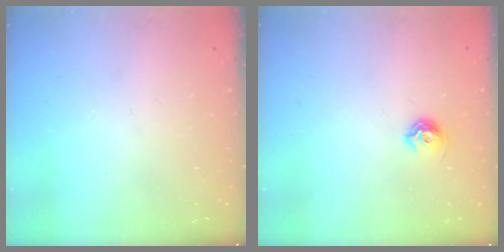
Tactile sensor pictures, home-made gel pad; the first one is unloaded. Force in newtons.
{"total": 6.1, "press": 6.0, "slide": 1.1}